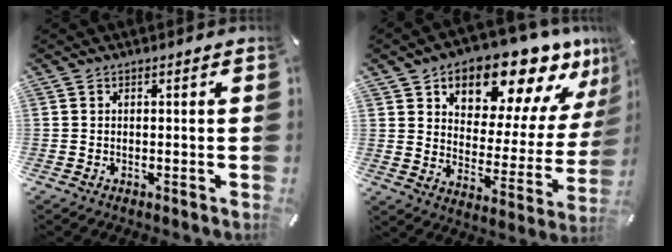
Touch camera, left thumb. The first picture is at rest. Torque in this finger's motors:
{"motor_torque": [2.57, 2.44, 1.40, -1.37, 0.37]}